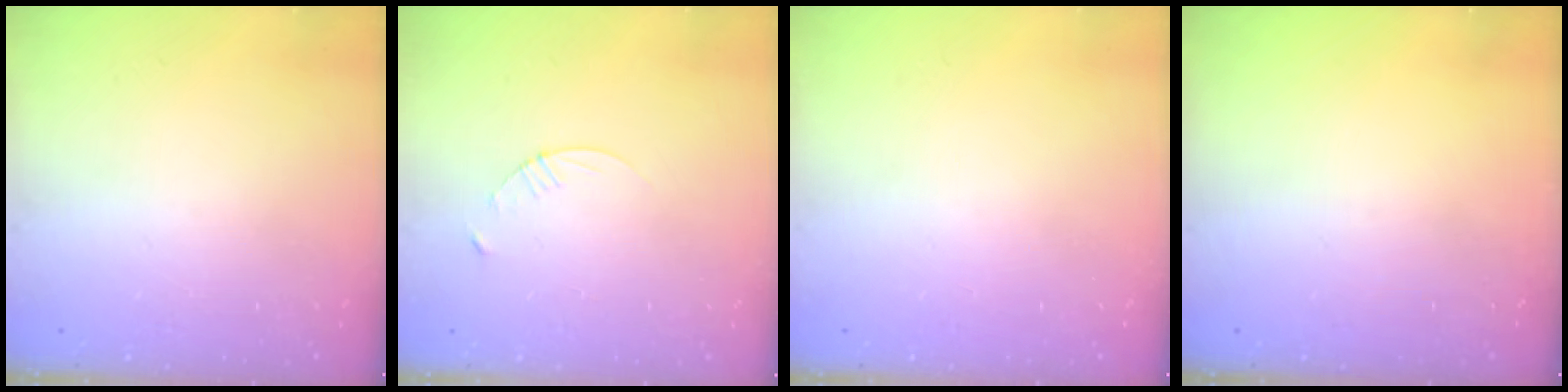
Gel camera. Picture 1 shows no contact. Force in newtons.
{"total": 3.4, "press": 3.3, "slide": 0.3}
{"total": 0.0}
{"total": 0.0}